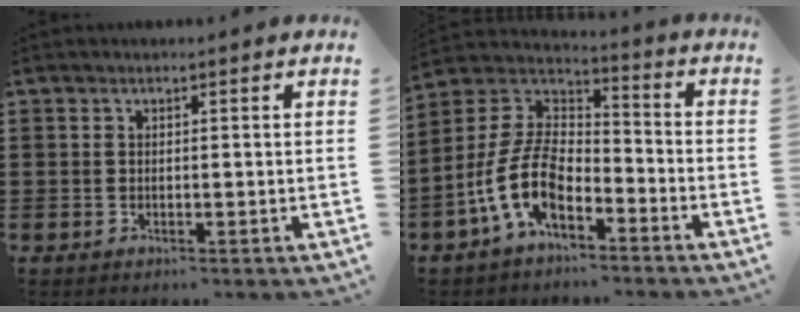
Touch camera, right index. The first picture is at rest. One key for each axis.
{"total": 10.9, "fx": -5.6, "fy": 5.3, "fz": 7.7, "tx": -0.201, "ty": -0.009, "tz": -0.118}